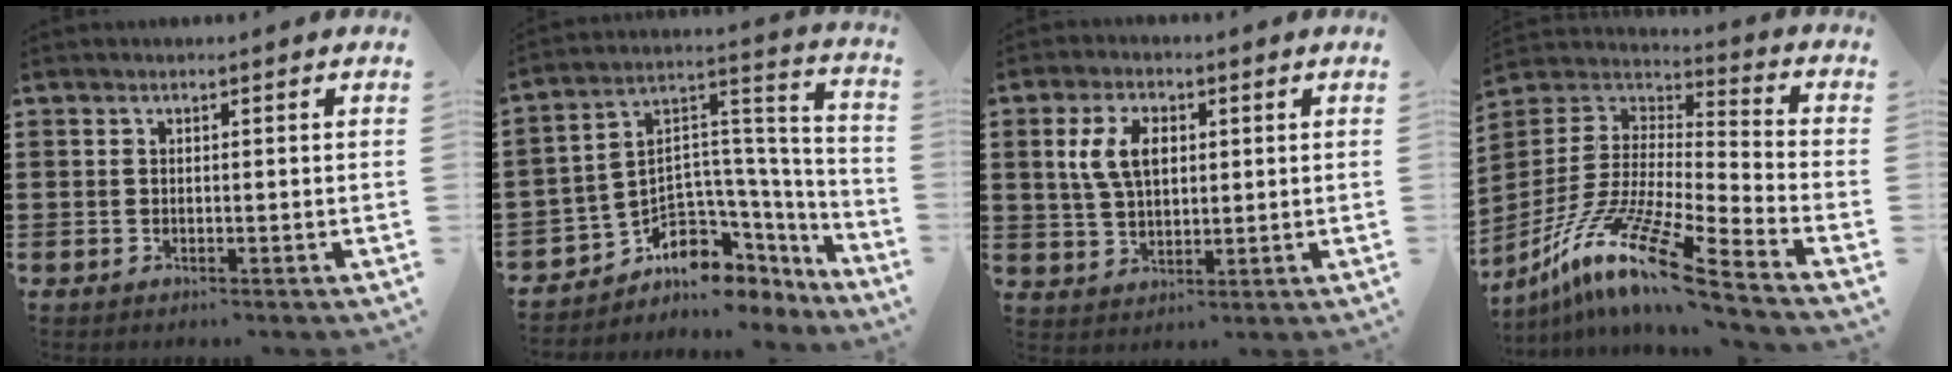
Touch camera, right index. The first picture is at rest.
{"total": 5.9, "force": [-1.5, 5.3, 2.3], "torque": [-0.068, -0.027, -0.019]}
{"total": 6.5, "force": [1.6, 3.9, 4.9], "torque": [-0.116, 0.012, 0.024]}
{"total": 14.0, "force": [-10.3, 0.8, 9.5], "torque": [-0.198, 0.002, -0.201]}